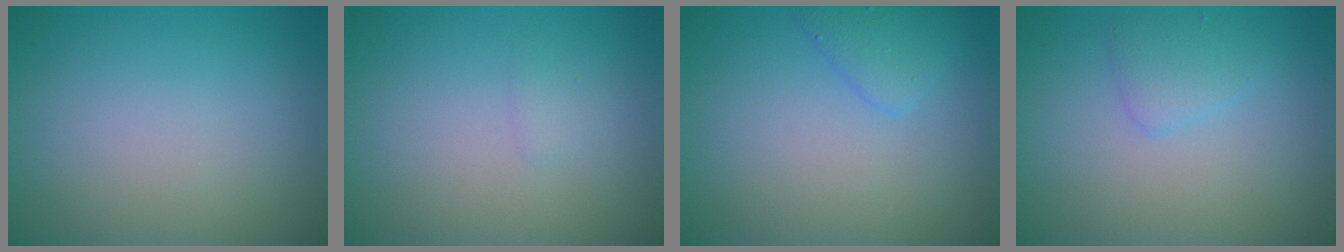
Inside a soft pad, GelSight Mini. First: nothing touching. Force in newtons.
{"total": 0.7, "press": 0.7, "slide": 0.1}
{"total": 2.0, "press": 2.0, "slide": 0.0}
{"total": 1.8, "press": 1.8, "slide": 0.1}